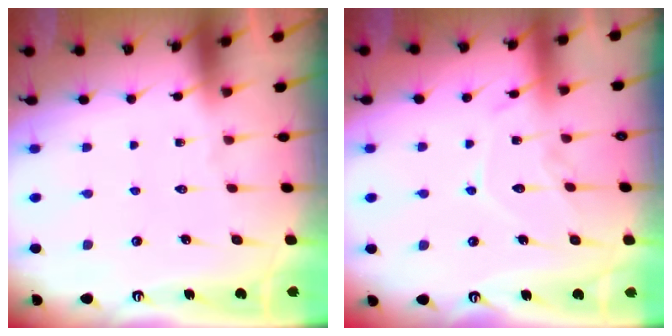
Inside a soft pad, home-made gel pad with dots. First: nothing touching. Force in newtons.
{"total": 10.8, "press": 10.8, "slide": 0.8}